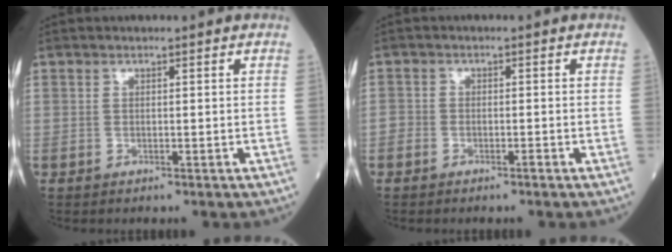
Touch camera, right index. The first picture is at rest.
{"total": 1.5, "force": [-1.1, 0.8, 0.7], "torque": [-0.008, 0.003, -0.021]}